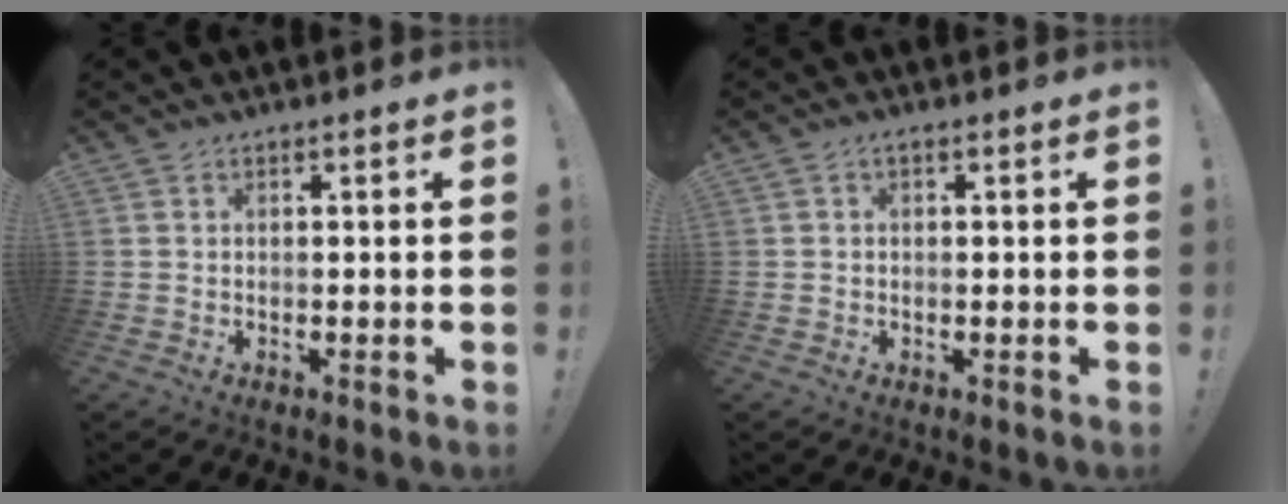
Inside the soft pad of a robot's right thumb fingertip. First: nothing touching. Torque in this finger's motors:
{"motor_torque": [-0.37, 0.17, 0.14, -0.13, 0.06]}